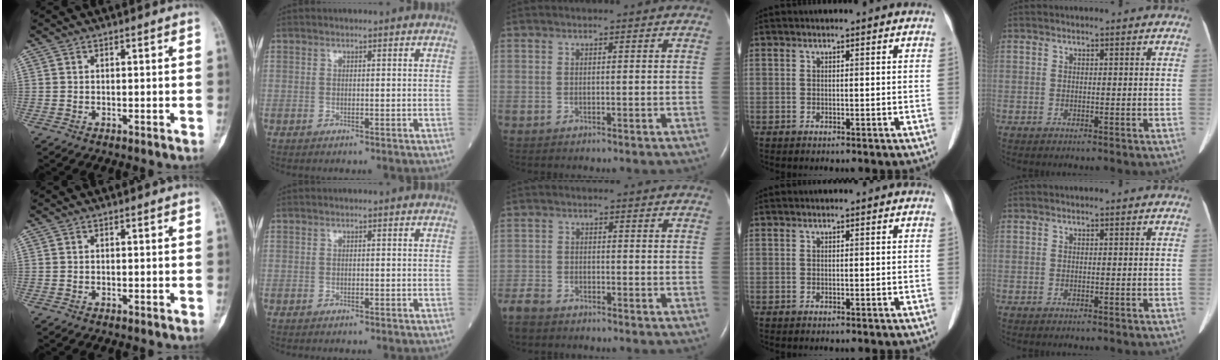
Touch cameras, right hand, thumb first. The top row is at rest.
{"middle": {"total": 4.7, "force": [-4.2, 1.6, 1.2], "torque": [-0.027, -0.011, -0.083]}}